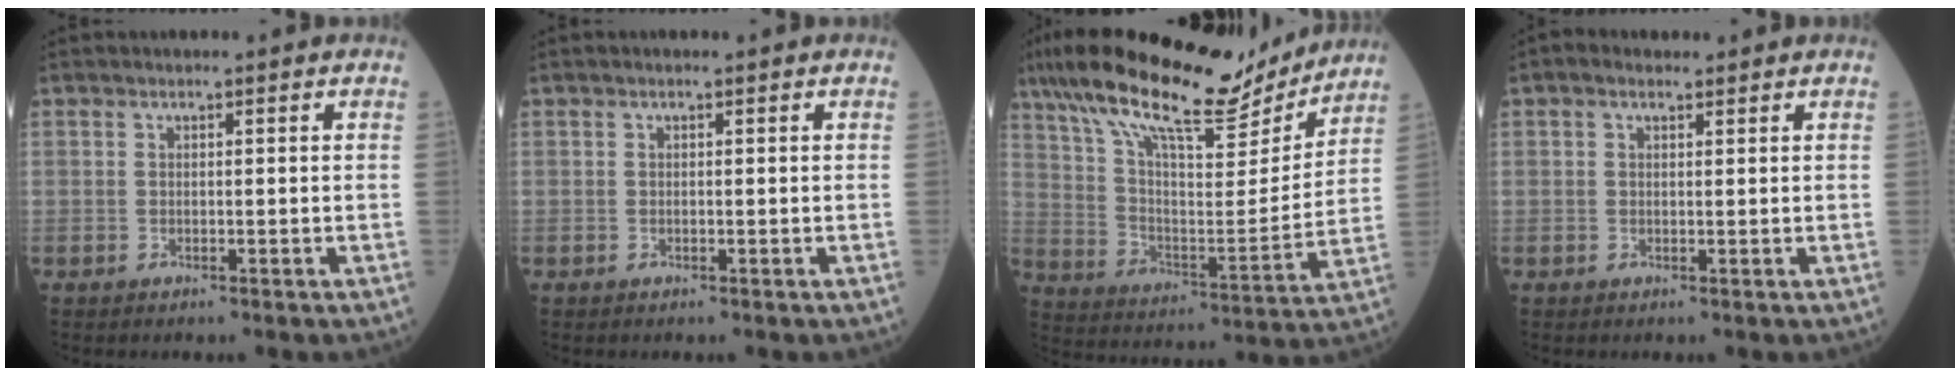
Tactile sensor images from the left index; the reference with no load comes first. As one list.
[{"total": 0.0}, {"total": 22.7, "force": [18.5, 5.2, 12.1], "torque": [-0.221, 0.018, 0.298]}, {"total": 1.6, "force": [1.0, 0.9, 0.9], "torque": [-0.024, 0.015, 0.014]}]